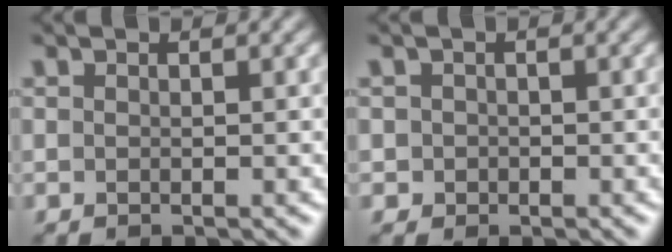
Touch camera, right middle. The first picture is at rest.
{"total": 0.9, "force": [-0.1, 0.9, -0.1], "torque": [0.002, -0.004, -0.001]}